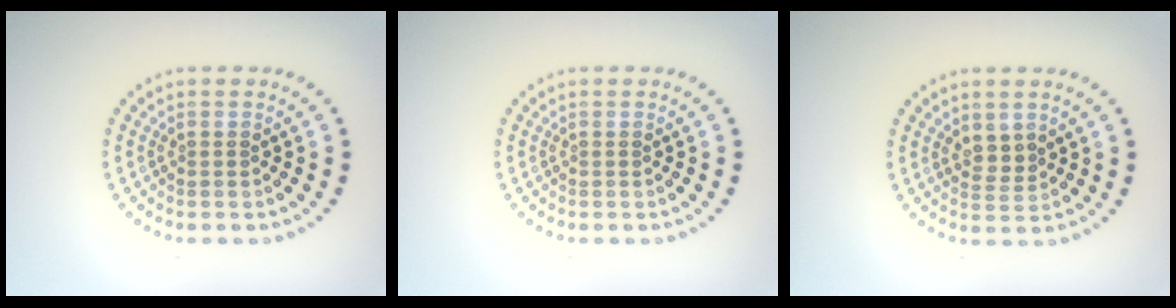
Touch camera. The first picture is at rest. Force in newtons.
{"total": 0.0}
{"total": 1.7, "press": 1.3, "slide": 1.0}